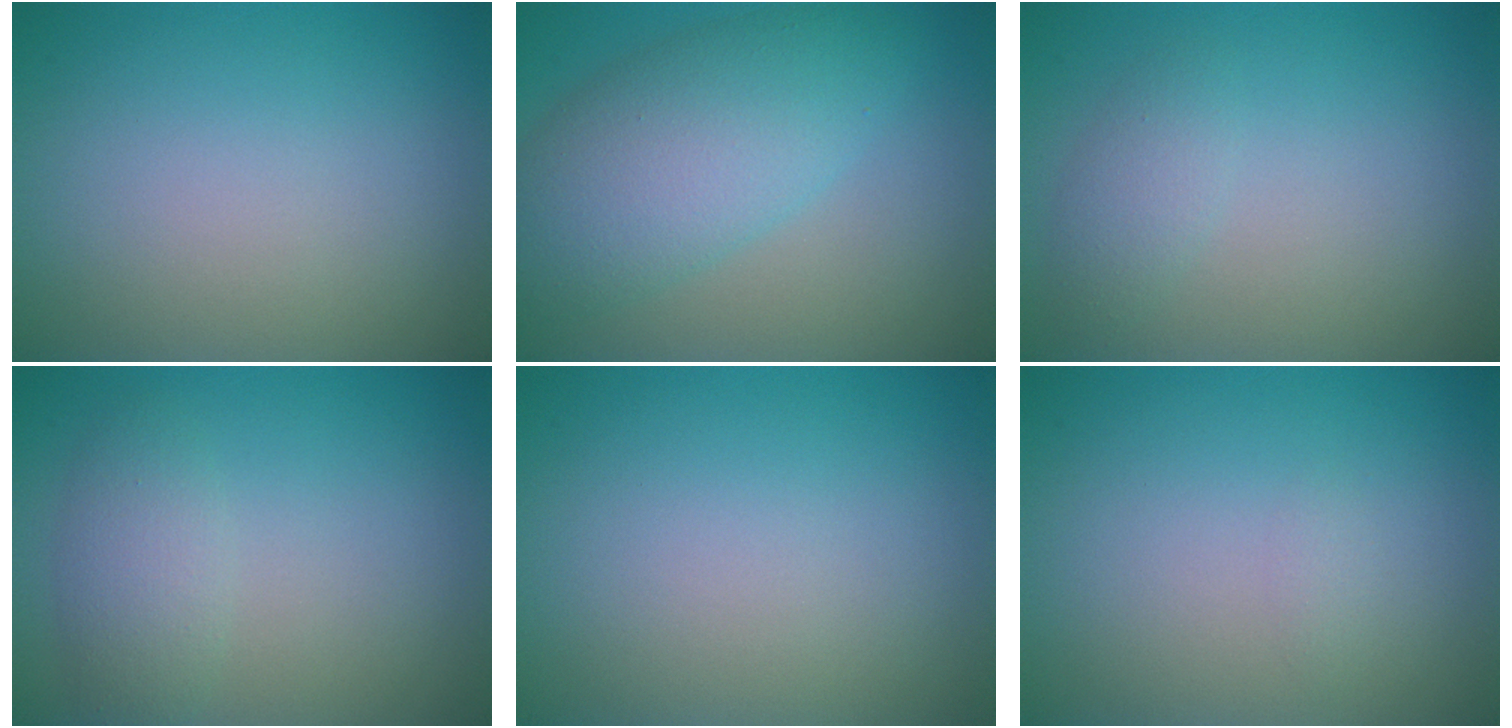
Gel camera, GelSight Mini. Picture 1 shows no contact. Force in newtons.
{"total": 7.0, "press": 7.0, "slide": 0.2}
{"total": 1.6, "press": 1.6, "slide": 0.1}
{"total": 2.5, "press": 2.5, "slide": 0.1}
{"total": 0.0}
{"total": 0.6, "press": 0.6, "slide": 0.0}